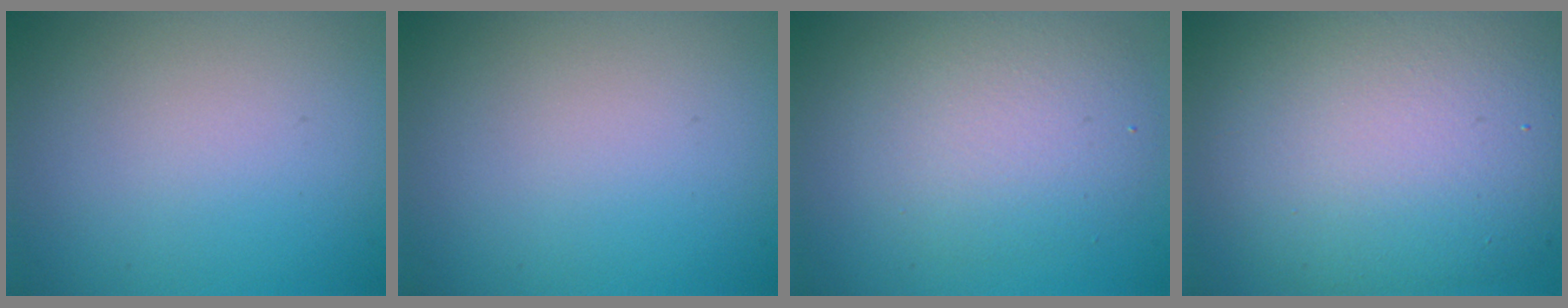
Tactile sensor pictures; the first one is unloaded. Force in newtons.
{"total": 0.0}
{"total": 4.6, "press": 4.6, "slide": 0.4}
{"total": 12.9, "press": 12.9, "slide": 0.5}